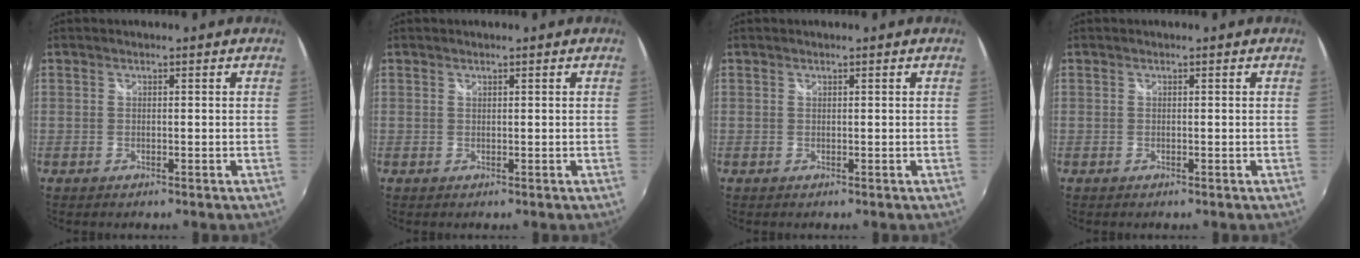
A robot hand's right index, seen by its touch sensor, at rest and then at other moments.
{"total": 0.0}
{"total": 0.0}
{"total": 0.0}